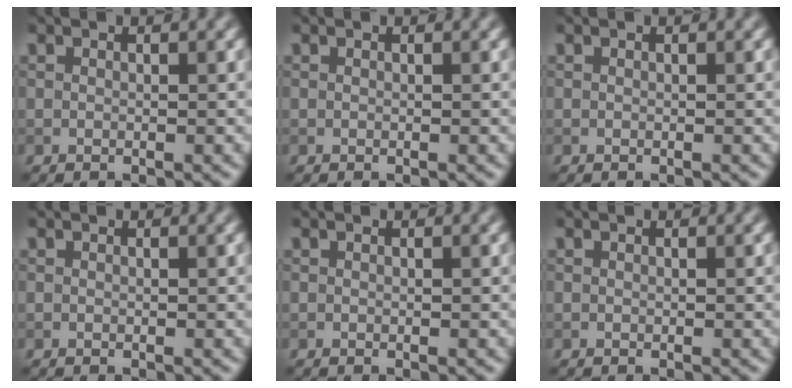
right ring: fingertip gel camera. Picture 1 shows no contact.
{"total": 0.0}
{"total": 0.0}
{"total": 0.0}
{"total": 0.0}
{"total": 0.0}